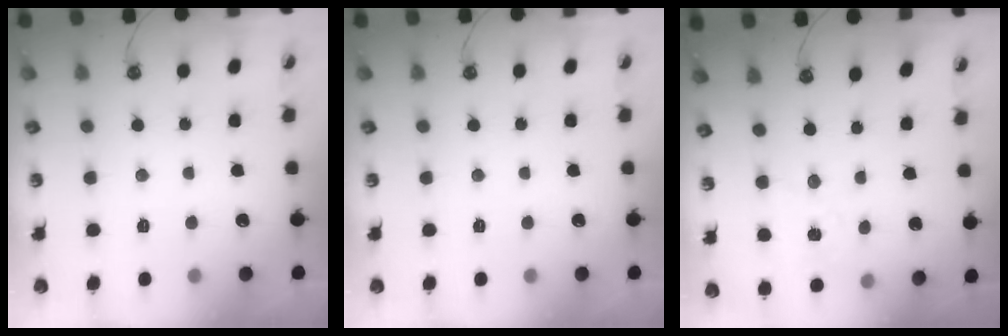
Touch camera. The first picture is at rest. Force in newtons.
{"total": 0.0}
{"total": 1.6, "press": 1.6, "slide": 0.2}